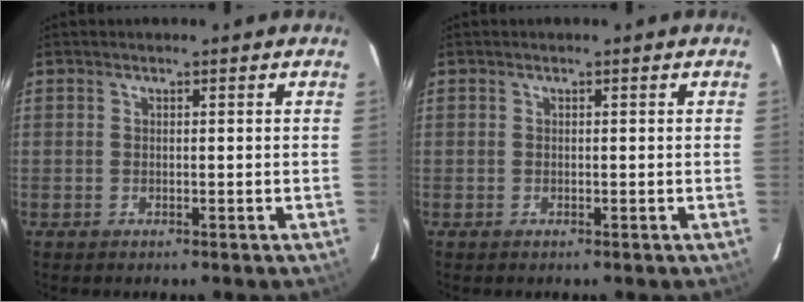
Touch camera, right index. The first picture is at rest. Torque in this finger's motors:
{"motor_torque": [-0.01, -0.01, 0.00, 0.00]}